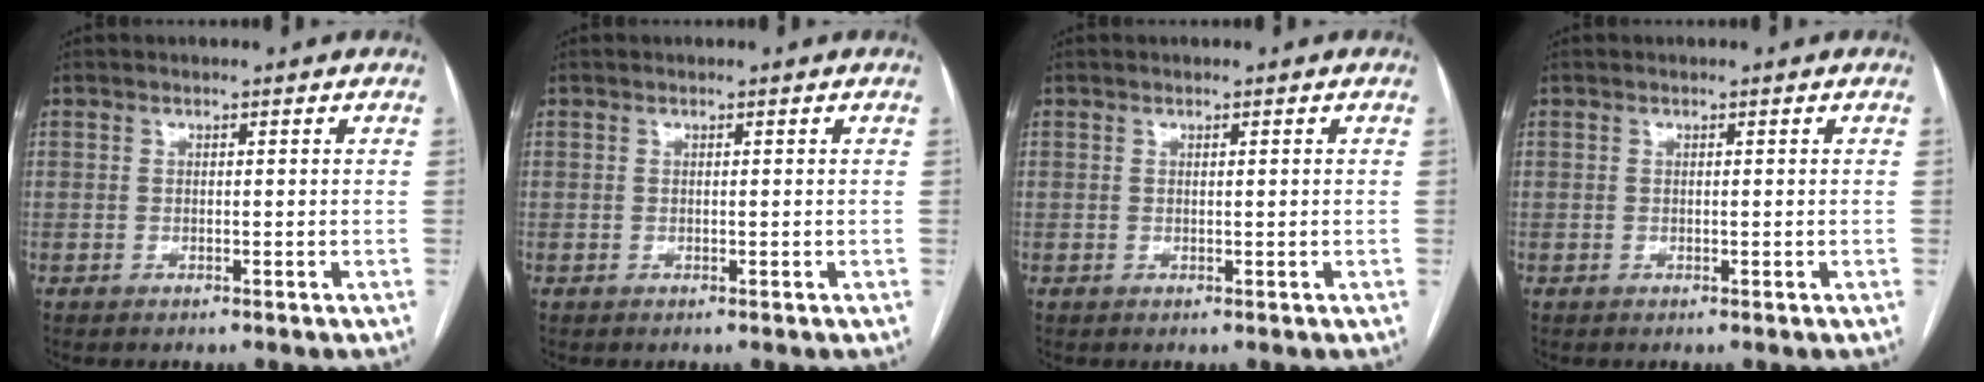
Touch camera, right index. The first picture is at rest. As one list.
[{"total": 0.0}, {"total": 0.0}, {"total": 0.0}]